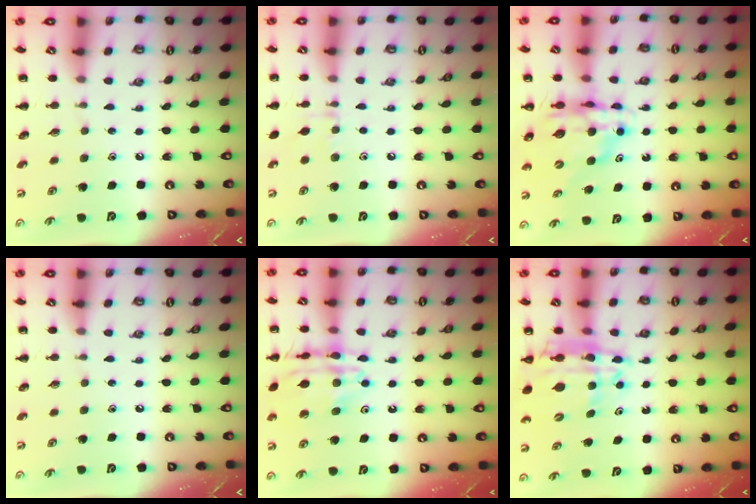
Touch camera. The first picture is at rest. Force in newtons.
{"total": 5.9, "press": 5.7, "slide": 1.2}
{"total": 11.4, "press": 10.8, "slide": 3.7}
{"total": 0.0}
{"total": 14.5, "press": 14.3, "slide": 1.8}
{"total": 14.2, "press": 13.7, "slide": 3.8}